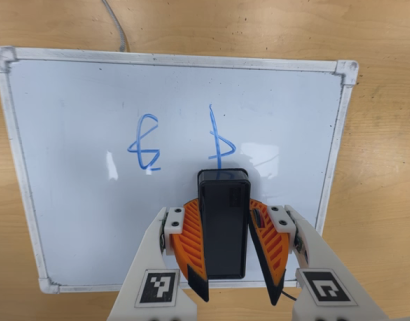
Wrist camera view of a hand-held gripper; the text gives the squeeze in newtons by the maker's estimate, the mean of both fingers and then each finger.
{"total": 7.3, "left": 7.1, "right": 7.6}